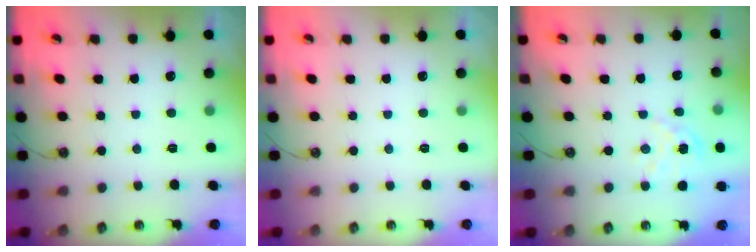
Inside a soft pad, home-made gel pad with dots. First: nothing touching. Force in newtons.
{"total": 0.0}
{"total": 2.5, "press": 2.5, "slide": 0.2}